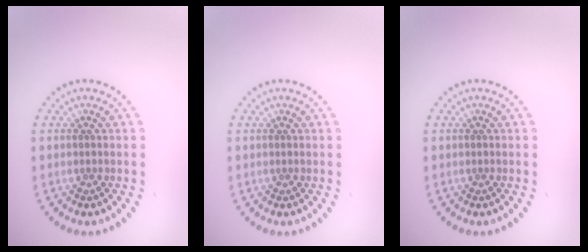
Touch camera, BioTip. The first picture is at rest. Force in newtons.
{"total": 0.0}
{"total": 0.0}